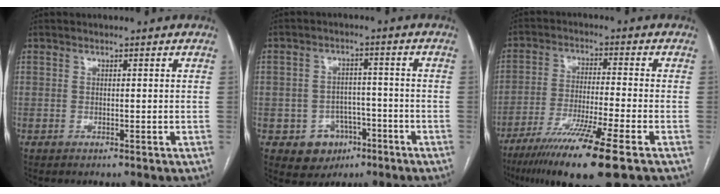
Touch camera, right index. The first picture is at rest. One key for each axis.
{"total": 6.5, "fx": -2.8, "fy": 5.7, "fz": 1.4, "tx": -0.015, "ty": 0.013, "tz": -0.028}
{"total": 14.2, "fx": -9.2, "fy": -0.5, "fz": 10.9, "tx": -0.197, "ty": -0.041, "tz": -0.158}